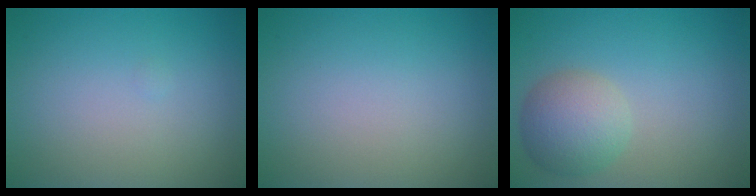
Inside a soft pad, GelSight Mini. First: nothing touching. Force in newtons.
{"total": 0.0}
{"total": 4.2, "press": 4.2, "slide": 0.2}